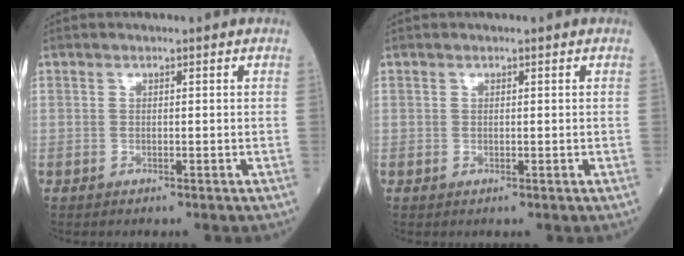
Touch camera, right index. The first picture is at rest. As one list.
[{"total": 0.0}]